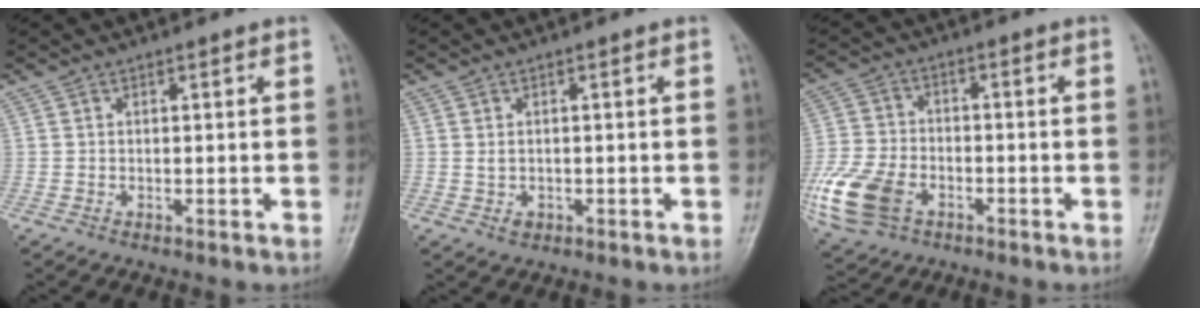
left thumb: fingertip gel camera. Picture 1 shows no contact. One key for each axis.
{"total": 1.6, "fx": -0.1, "fy": 1.3, "fz": 1.0, "tx": -0.013, "ty": -0.001, "tz": 0.004}
{"total": 13.4, "fx": -5.3, "fy": 9.0, "fz": 8.5, "tx": -0.183, "ty": 0.006, "tz": -0.099}